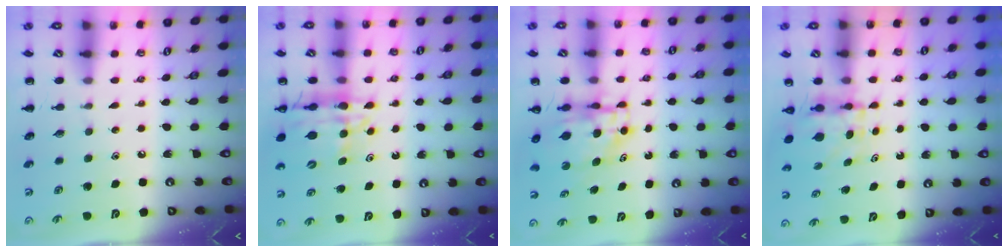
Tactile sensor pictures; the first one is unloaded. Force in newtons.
{"total": 11.6, "press": 11.1, "slide": 3.3}
{"total": 6.8, "press": 6.5, "slide": 1.9}
{"total": 3.9, "press": 3.9, "slide": 0.3}